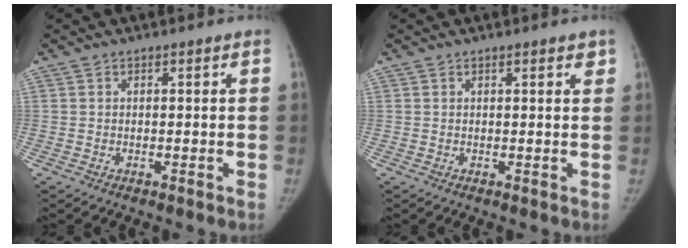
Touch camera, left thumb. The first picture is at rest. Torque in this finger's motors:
{"motor_torque": [-0.18, 0.07, -0.02, -0.22, -0.03]}